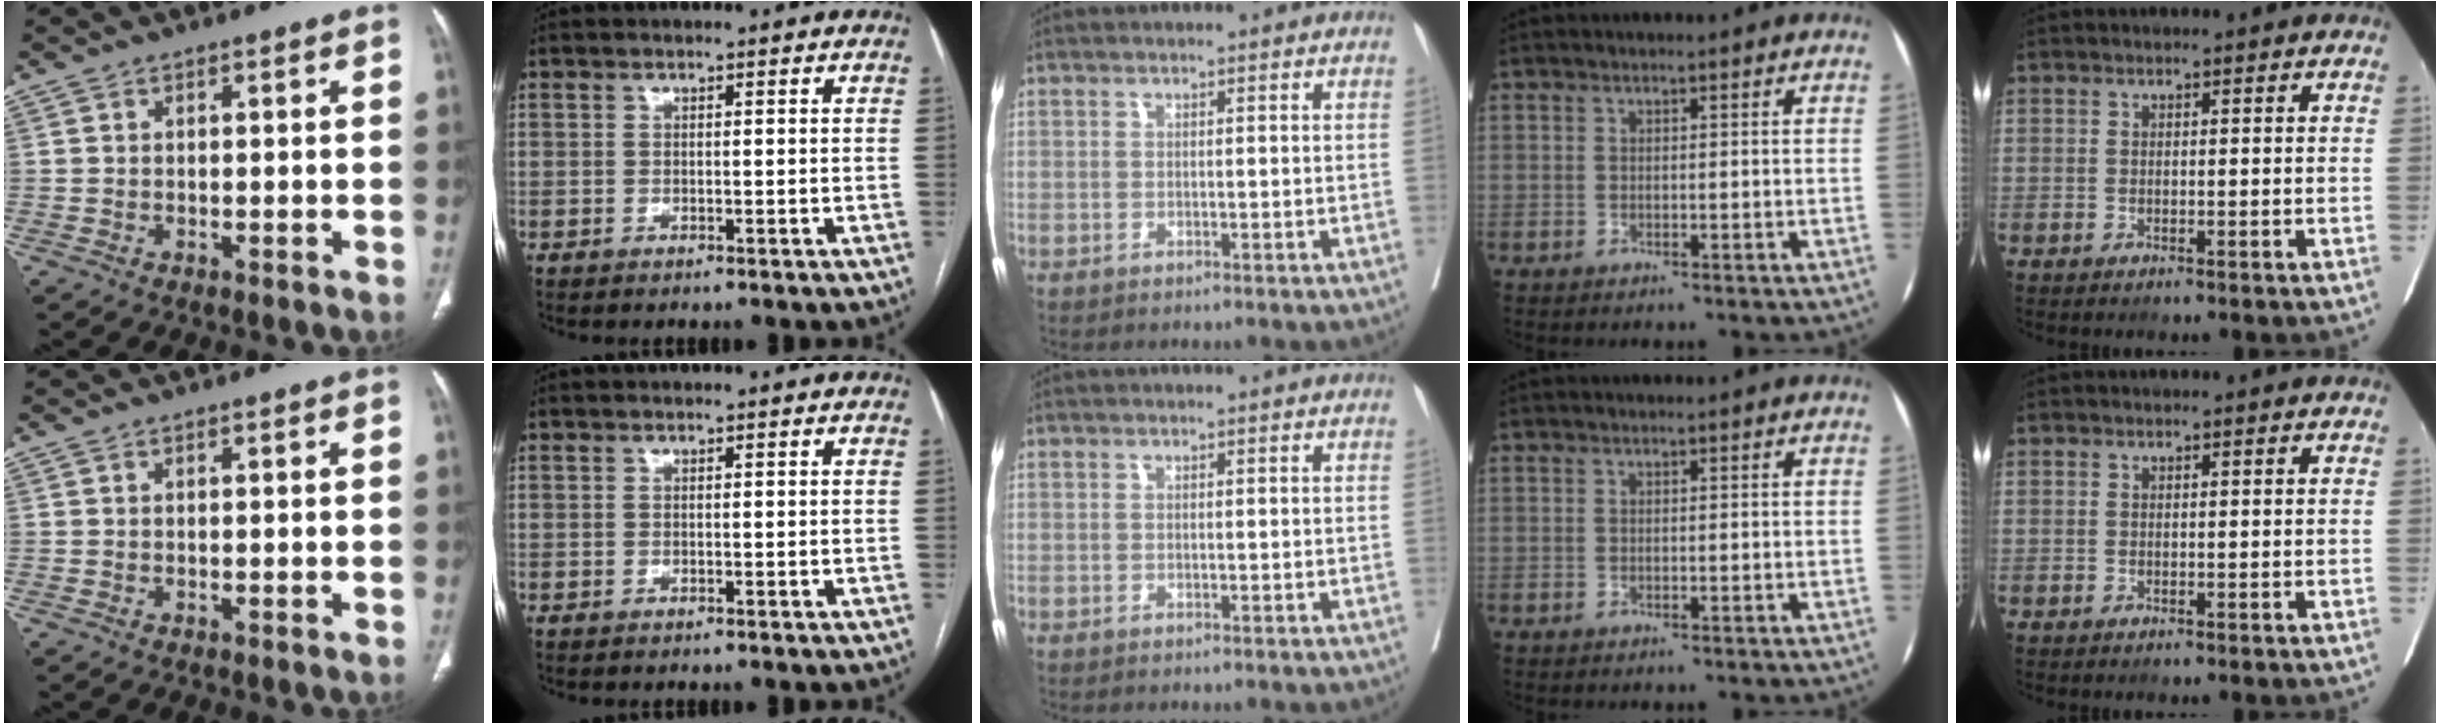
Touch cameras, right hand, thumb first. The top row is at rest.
{}